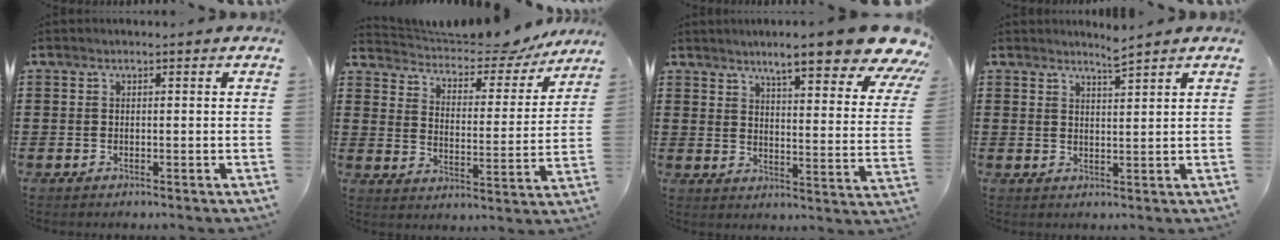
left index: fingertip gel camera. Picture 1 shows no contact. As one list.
[{"total": 5.2, "force": [4.9, 1.3, 1.1], "torque": [-0.041, -0.034, 0.079]}, {"total": 10.5, "force": [8.1, 0.9, 6.7], "torque": [-0.114, -0.049, 0.128]}, {"total": 2.7, "force": [2.5, -0.4, 1.0], "torque": [-0.024, -0.006, 0.046]}]